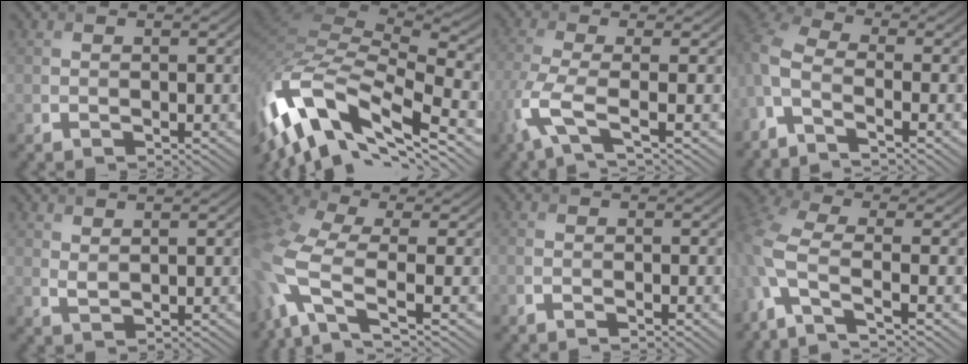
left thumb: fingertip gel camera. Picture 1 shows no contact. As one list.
[{"total": 16.2, "force": [-6.0, 6.0, 13.8], "torque": [-0.335, -0.004, -0.105]}, {"total": 5.9, "force": [-2.7, 1.0, 5.1], "torque": [-0.117, -0.006, -0.072]}, {"total": 7.2, "force": [-3.6, 2.8, 5.5], "torque": [-0.138, -0.008, -0.091]}, {"total": 1.4, "force": [1.1, 0.4, 0.7], "torque": [-0.023, -0.004, 0.026]}, {"total": 13.1, "force": [-2.9, 5.9, 11.3], "torque": [-0.304, -0.013, -0.061]}, {"total": 1.5, "force": [-0.9, 0.3, 1.2], "torque": [-0.022, 0.000, -0.019]}, {"total": 8.7, "force": [-3.1, 3.4, 7.4], "torque": [-0.197, -0.005, -0.080]}]